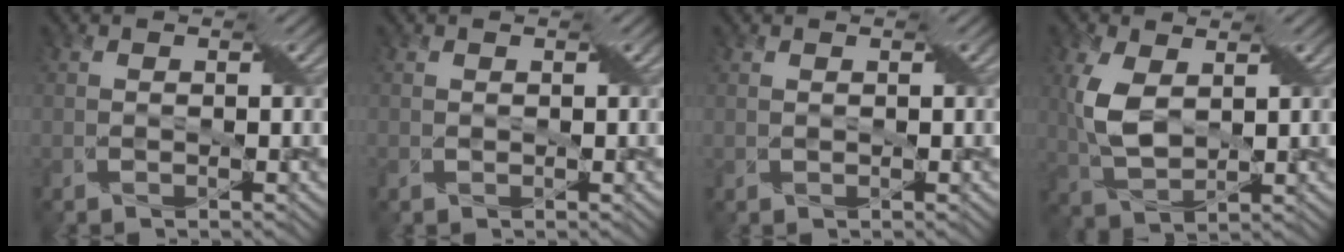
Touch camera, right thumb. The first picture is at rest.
{"total": 0.0}
{"total": 0.0}
{"total": 6.1, "force": [1.5, 3.4, 4.9], "torque": [-0.122, 0.004, 0.032]}